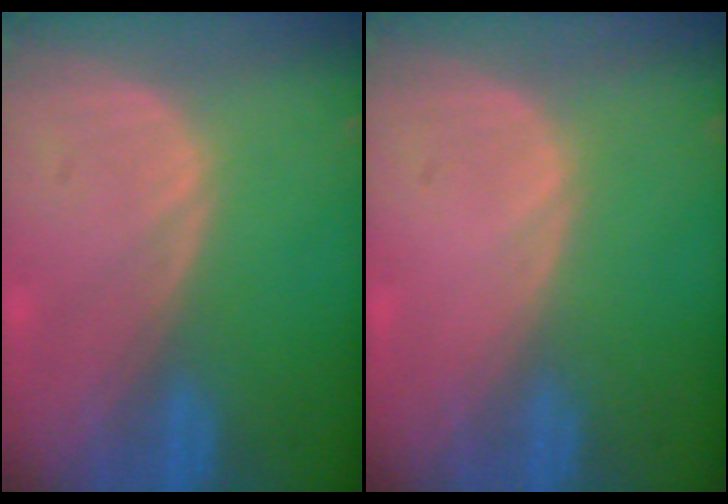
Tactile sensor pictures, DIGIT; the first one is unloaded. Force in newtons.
{"total": 0.0}